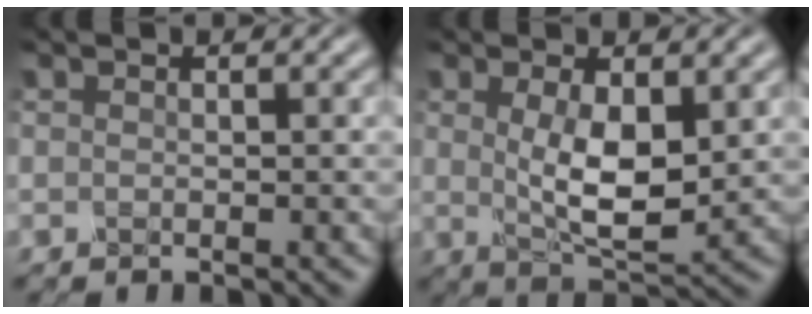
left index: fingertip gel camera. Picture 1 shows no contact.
{"total": 5.3, "force": [0.7, 2.1, 4.9], "torque": [-0.093, -0.008, 0.020]}